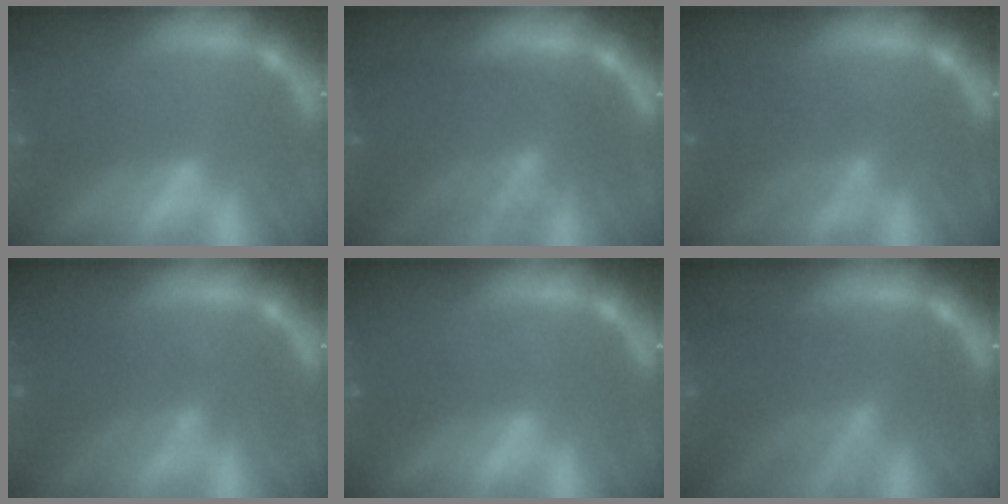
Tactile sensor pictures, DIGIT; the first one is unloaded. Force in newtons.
{"total": 8.1}
{"total": 4.6}
{"total": 4.1}
{"total": 1.0}
{"total": 7.0}